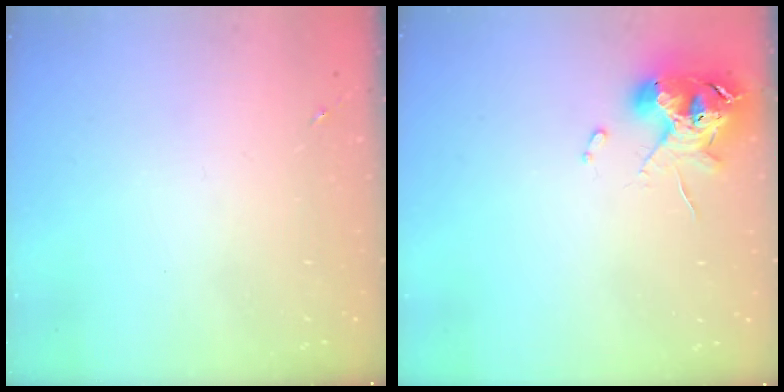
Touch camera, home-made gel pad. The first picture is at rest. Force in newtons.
{"total": 10.8, "press": 10.7, "slide": 1.7}